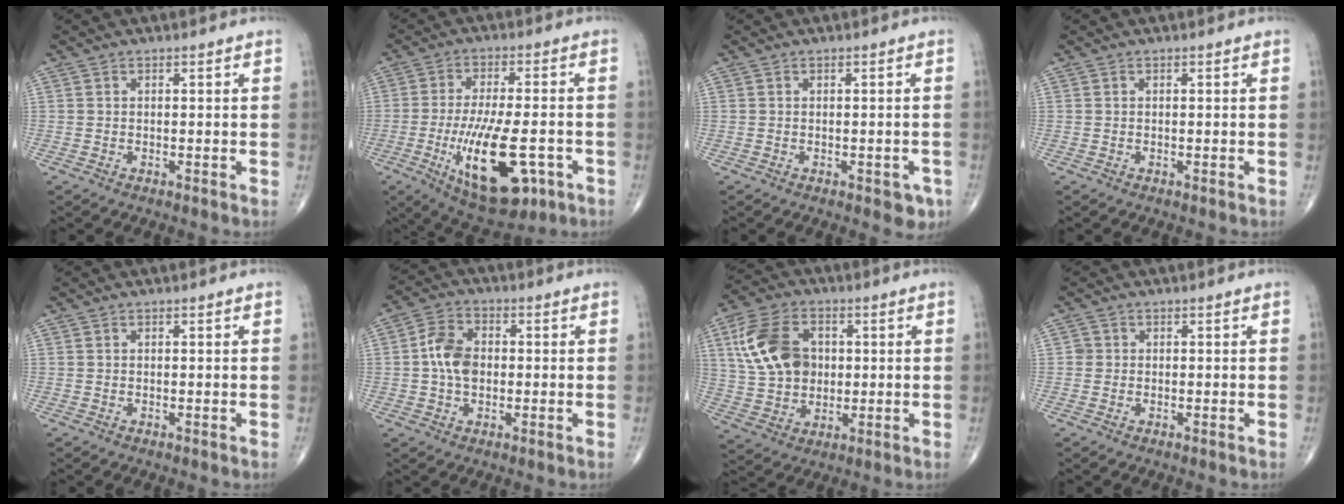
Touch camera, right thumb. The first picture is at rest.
{"total": 16.5, "force": [-4.6, 5.8, 14.7], "torque": [-0.269, -0.011, -0.062]}
{"total": 3.2, "force": [-1.3, 1.7, 2.4], "torque": [-0.005, 0.003, -0.012]}
{"total": 0.0}
{"total": 0.0}
{"total": 7.4, "force": [0.0, 5.1, 5.3], "torque": [-0.092, 0.014, -0.008]}
{"total": 14.1, "force": [2.9, 10.2, 9.2], "torque": [-0.157, 0.003, 0.052]}
{"total": 1.2, "force": [0.0, 1.2, 0.2], "torque": [0.004, 0.003, -0.002]}